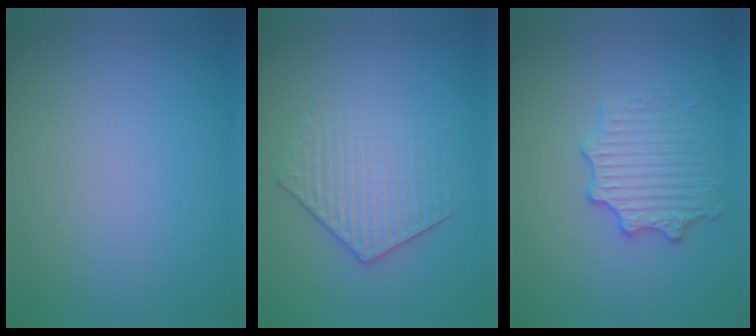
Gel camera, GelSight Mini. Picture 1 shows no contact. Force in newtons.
{"total": 3.7, "press": 3.5, "slide": 1.2}
{"total": 2.9, "press": 2.8, "slide": 0.7}